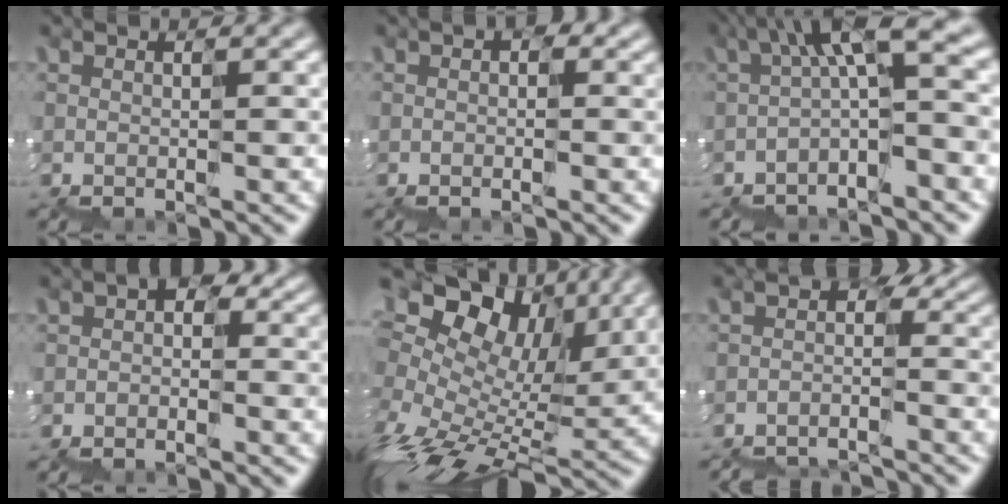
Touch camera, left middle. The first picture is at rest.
{"total": 1.3, "force": [0.3, 0.9, 1.0], "torque": [-0.018, 0.004, 0.004]}
{"total": 6.5, "force": [-0.1, 1.7, 6.3], "torque": [-0.108, 0.033, -0.012]}
{"total": 2.7, "force": [-0.3, 2.1, 1.8], "torque": [-0.026, 0.012, -0.008]}
{"total": 12.2, "force": [4.4, 7.8, 8.3], "torque": [-0.176, 0.027, 0.088]}
{"total": 4.1, "force": [-3.1, 1.9, 2.0], "torque": [-0.034, -0.006, -0.042]}